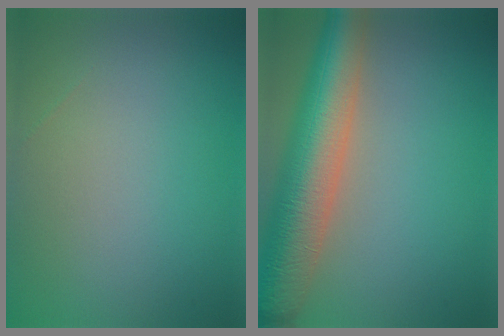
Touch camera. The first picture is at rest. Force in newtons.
{"total": 9.7, "press": 9.6, "slide": 0.5}